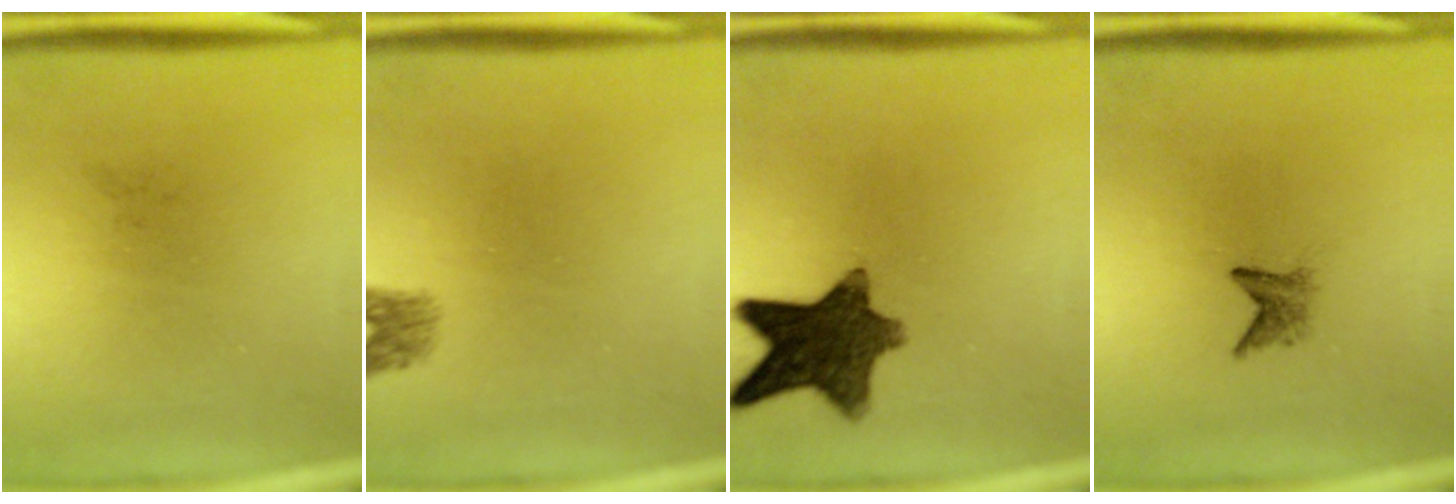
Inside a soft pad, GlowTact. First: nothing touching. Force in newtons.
{"total": 1.8}
{"total": 11.6}
{"total": 1.8}